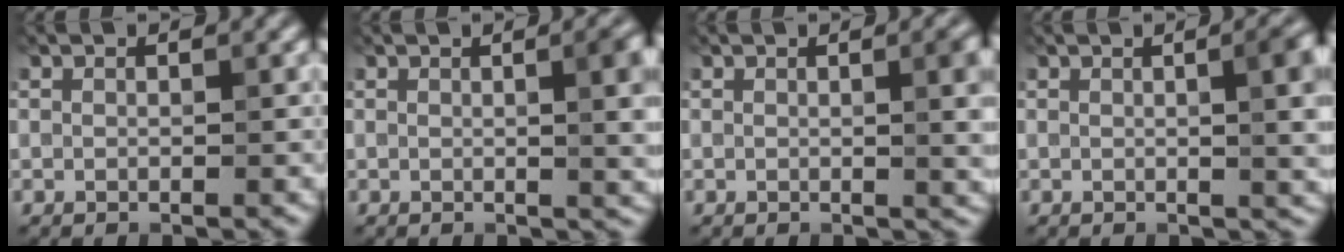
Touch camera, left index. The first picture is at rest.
{"total": 6.1, "force": [0.8, 2.3, 5.6], "torque": [-0.041, 0.010, 0.011]}
{"total": 5.4, "force": [0.6, 2.0, 5.0], "torque": [-0.040, 0.007, 0.010]}
{"total": 6.8, "force": [0.8, 2.6, 6.2], "torque": [-0.042, 0.012, 0.010]}